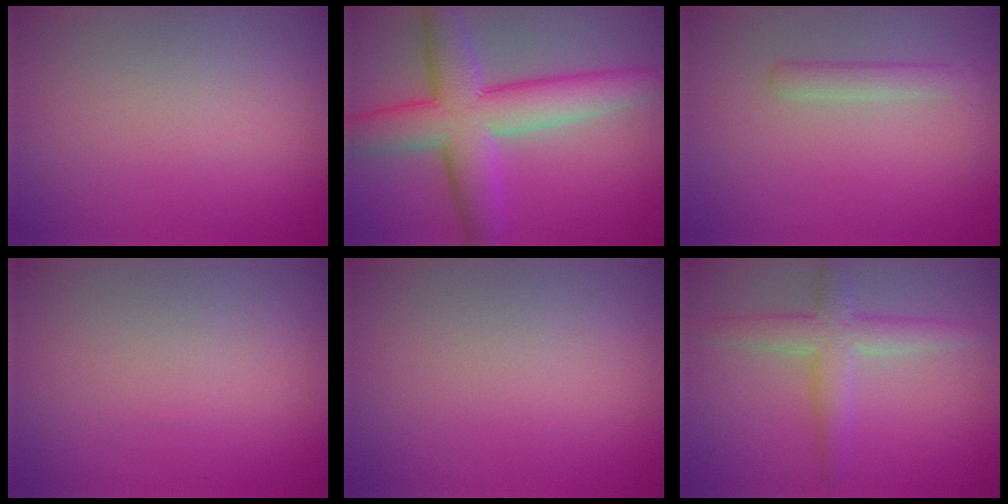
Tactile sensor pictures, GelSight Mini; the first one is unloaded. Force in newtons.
{"total": 8.9, "press": 8.9, "slide": 0.3}
{"total": 1.8, "press": 1.8, "slide": 0.1}
{"total": 0.0}
{"total": 0.0}
{"total": 3.7, "press": 3.7, "slide": 0.2}